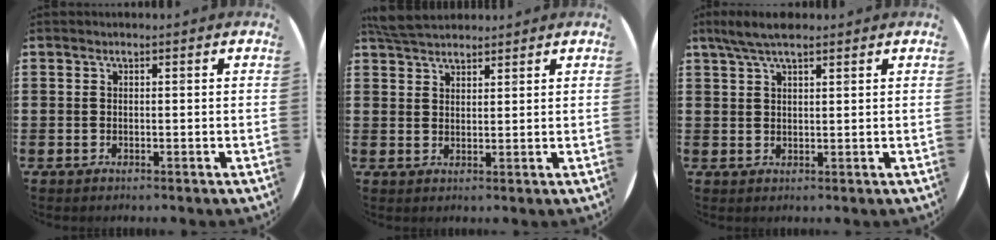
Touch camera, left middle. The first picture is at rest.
{"total": 4.3, "force": [4.0, 1.1, 1.2], "torque": [-0.032, -0.005, 0.077]}
{"total": 4.1, "force": [3.2, 0.9, 2.4], "torque": [-0.054, 0.003, 0.058]}